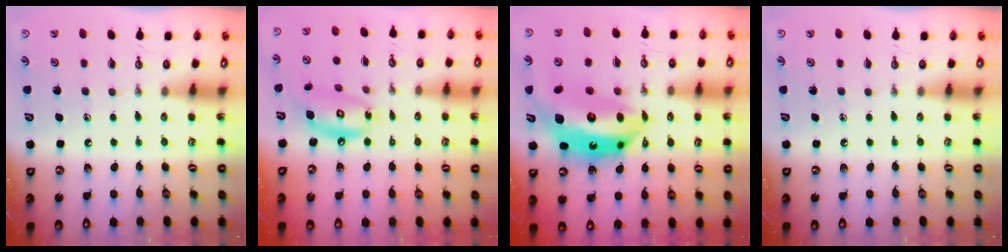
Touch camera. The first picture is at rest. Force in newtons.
{"total": 13.8, "press": 13.7, "slide": 1.4}
{"total": 18.8, "press": 18.7, "slide": 1.7}
{"total": 0.0}